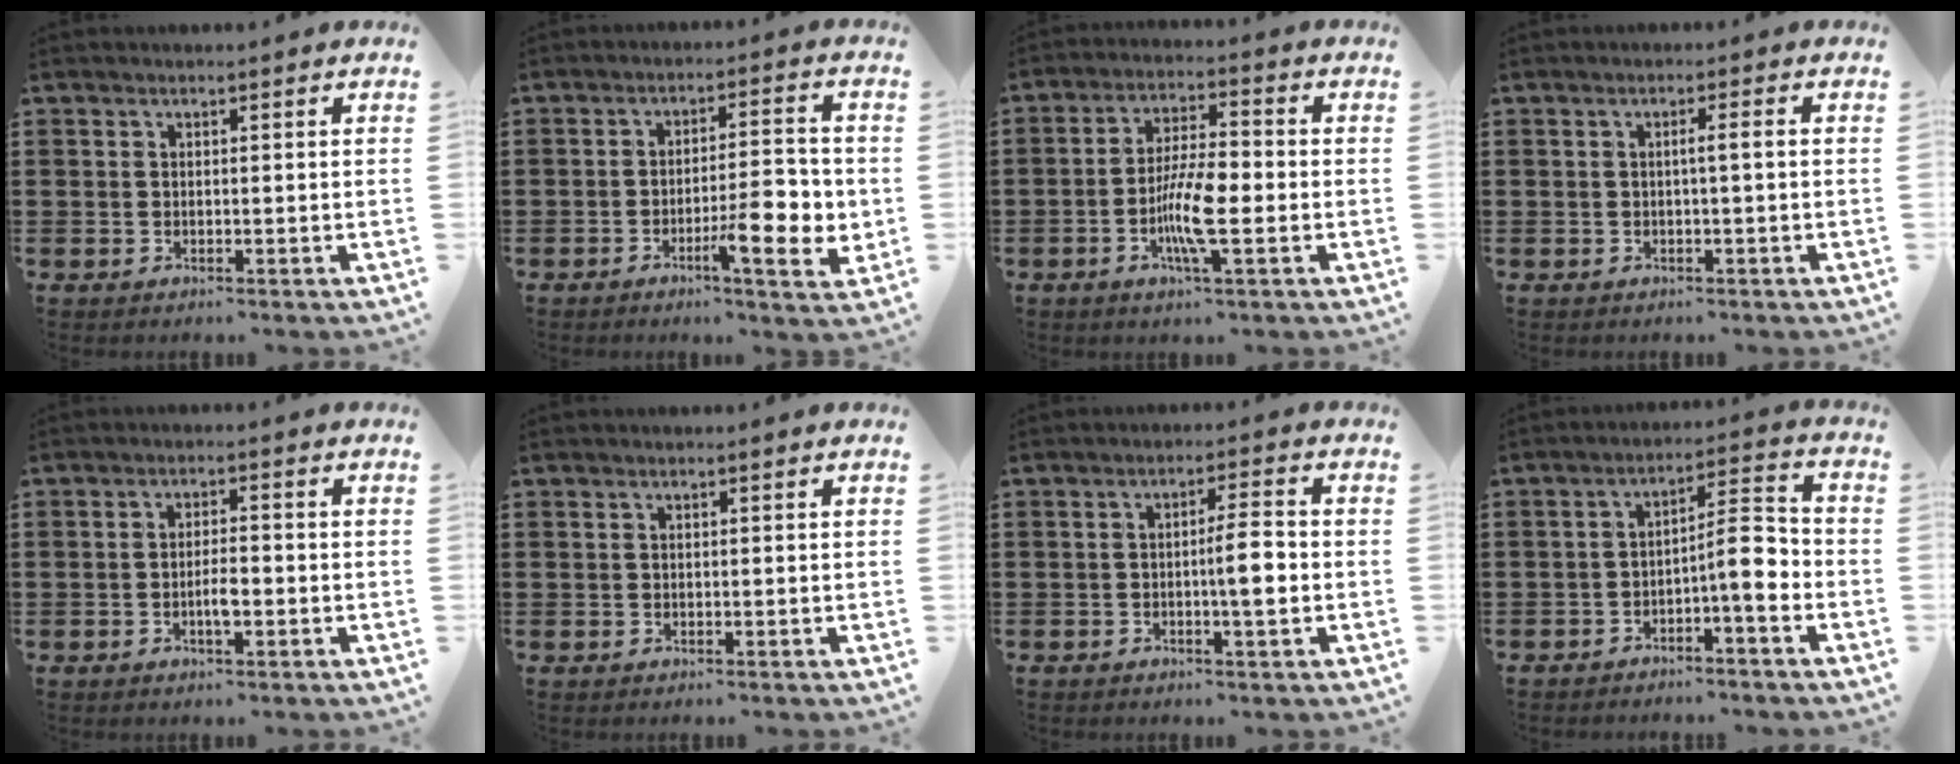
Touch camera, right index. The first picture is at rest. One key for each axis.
{"total": 8.7, "fx": -2.8, "fy": 2.4, "fz": 7.9, "tx": -0.102, "ty": -0.008, "tz": -0.046}
{"total": 8.4, "fx": -2.2, "fy": 2.1, "fz": 7.9, "tx": -0.151, "ty": -0.003, "tz": -0.042}
{"total": 1.7, "fx": -0.2, "fy": -0.1, "fz": 1.7, "tx": -0.030, "ty": -0.001, "tz": -0.006}
{"total": 3.2, "fx": -1.0, "fy": 0.9, "fz": 2.9, "tx": -0.060, "ty": 0.003, "tz": -0.021}
{"total": 0.0}
{"total": 4.9, "fx": -0.8, "fy": 0.6, "fz": 4.9, "tx": -0.076, "ty": -0.002, "tz": -0.017}
{"total": 6.8, "fx": -2.4, "fy": 1.8, "fz": 6.1, "tx": -0.097, "ty": 0.009, "tz": -0.045}